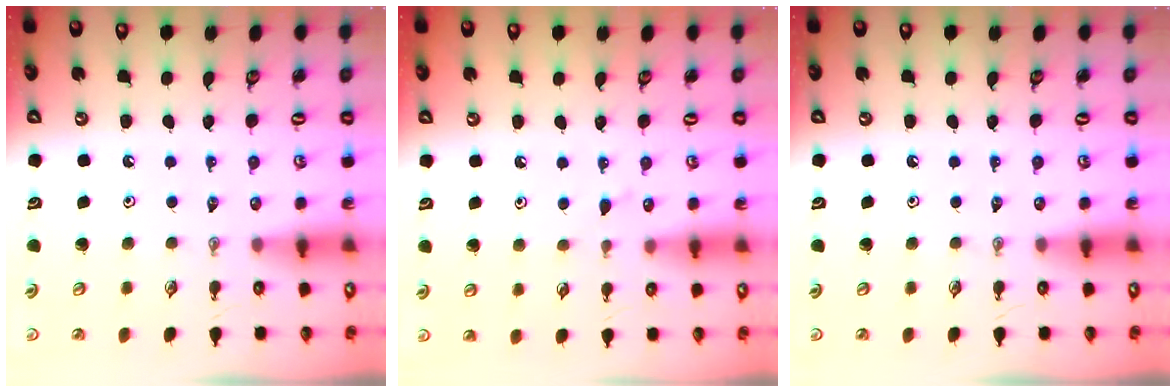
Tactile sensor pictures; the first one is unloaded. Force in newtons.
{"total": 5.5, "press": 5.5, "slide": 0.7}
{"total": 0.0}